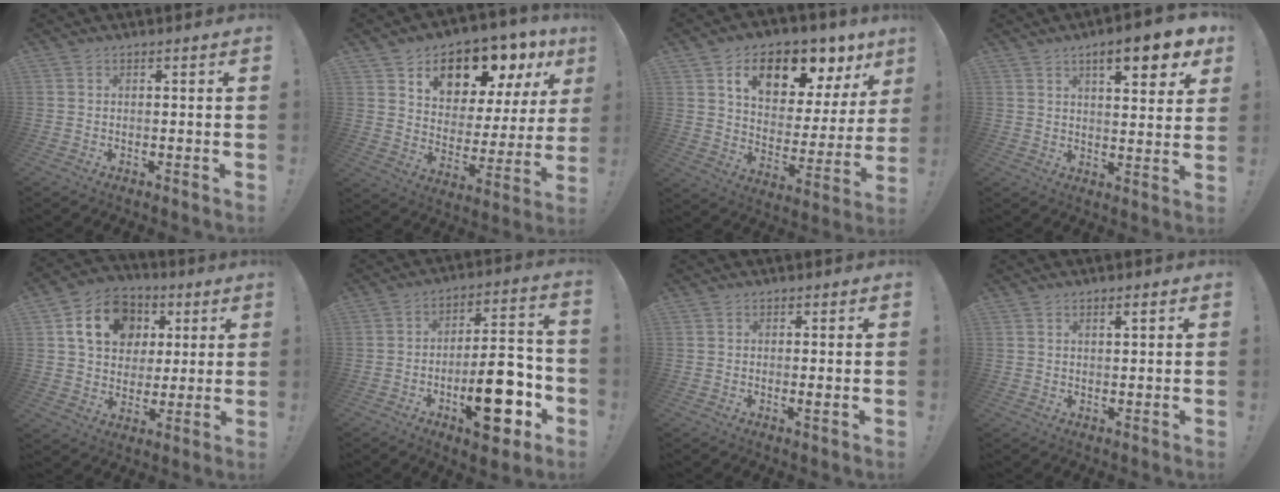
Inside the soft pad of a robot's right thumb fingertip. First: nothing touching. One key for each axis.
{"total": 13.3, "fx": 9.8, "fy": 6.6, "fz": 6.1, "tx": -0.087, "ty": -0.078, "tz": 0.170}
{"total": 14.9, "fx": 9.2, "fy": 7.8, "fz": 8.8, "tx": -0.136, "ty": -0.055, "tz": 0.153}
{"total": 10.7, "fx": 5.9, "fy": 2.7, "fz": 8.5, "tx": -0.107, "ty": -0.032, "tz": 0.091}
{"total": 15.7, "fx": 5.4, "fy": 12.4, "fz": 8.0, "tx": -0.114, "ty": -0.009, "tz": 0.111}
{"total": 18.6, "fx": -7.1, "fy": 7.4, "fz": 15.5, "tx": -0.213, "ty": 0.047, "tz": -0.100}
{"total": 1.3, "fx": 0.2, "fy": -0.2, "fz": 1.3, "tx": -0.014, "ty": -0.006, "tz": 0.000}
{"total": 1.9, "fx": 1.1, "fy": 0.4, "fz": 1.5, "tx": -0.017, "ty": -0.004, "tz": 0.015}